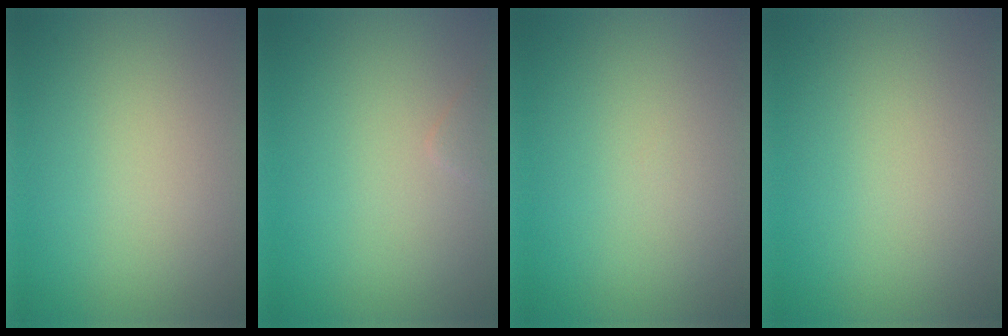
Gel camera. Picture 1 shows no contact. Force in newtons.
{"total": 0.6, "press": 0.6, "slide": 0.0}
{"total": 0.0}
{"total": 0.0}